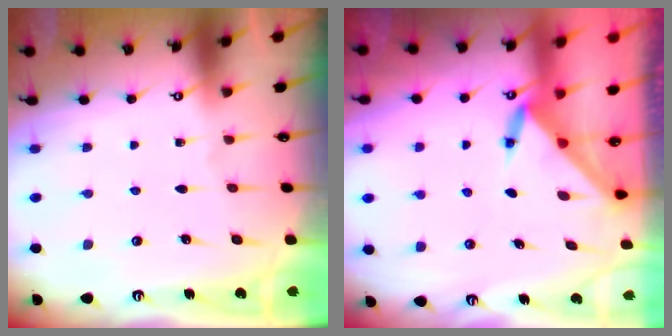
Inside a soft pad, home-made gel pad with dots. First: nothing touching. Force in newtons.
{"total": 3.4, "press": 3.4, "slide": 0.3}